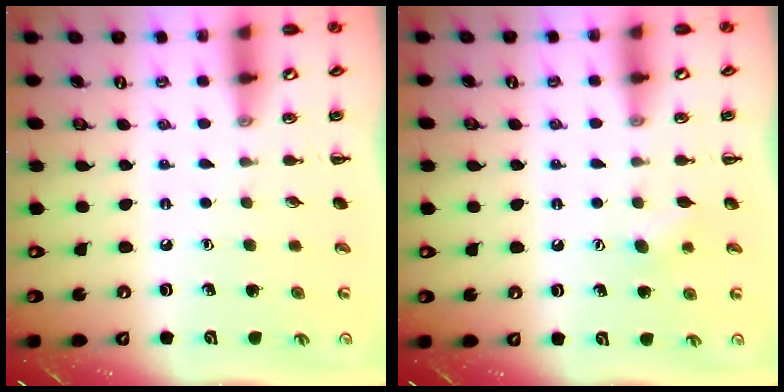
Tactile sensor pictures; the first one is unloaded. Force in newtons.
{"total": 4.6, "press": 4.5, "slide": 1.2}